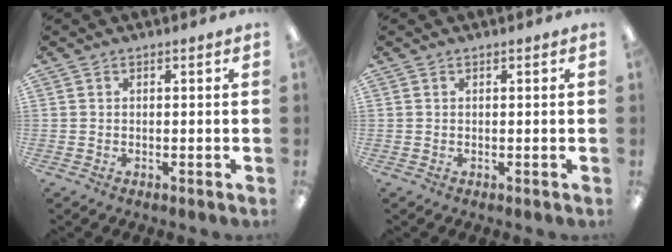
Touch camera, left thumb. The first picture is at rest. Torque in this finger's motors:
{"motor_torque": [-0.12, -0.13, 0.14, -0.10, 0.00]}